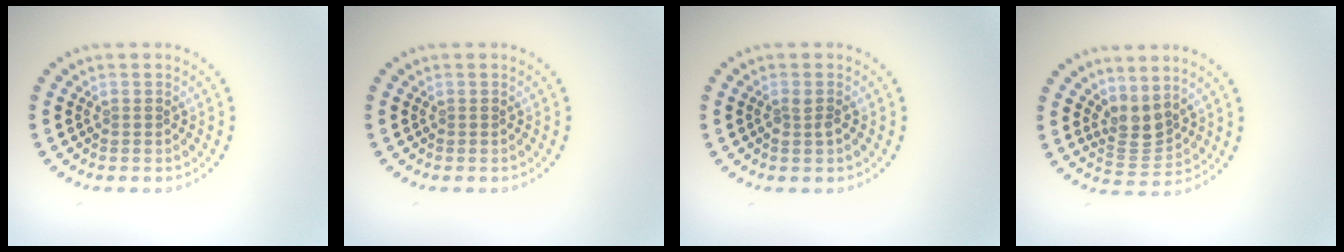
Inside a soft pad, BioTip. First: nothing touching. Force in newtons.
{"total": 0.0}
{"total": 0.9, "press": 0.8, "slide": 0.3}
{"total": 2.7, "press": 2.0, "slide": 1.8}